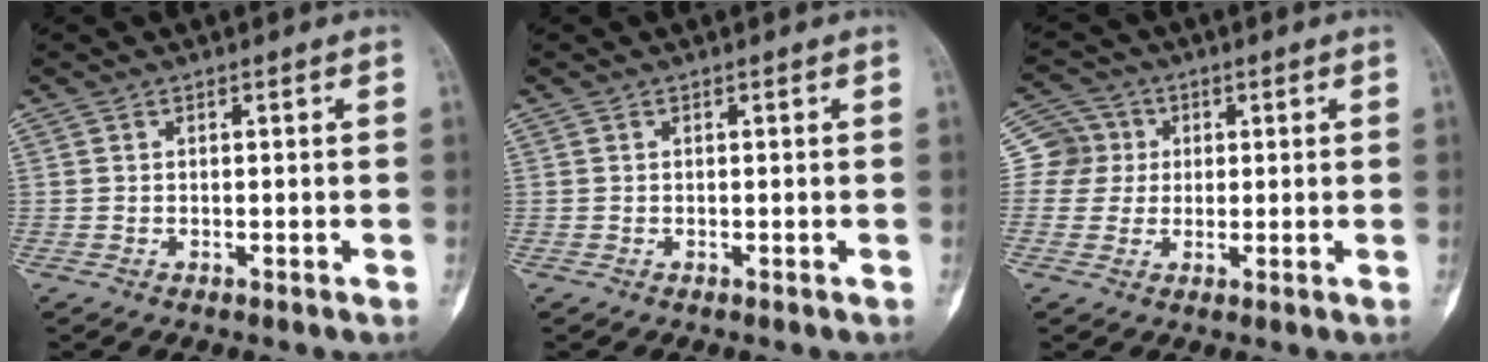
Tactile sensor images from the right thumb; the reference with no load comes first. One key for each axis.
{"total": 0.0}
{"total": 6.4, "fx": 0.9, "fy": 6.3, "fz": 0.4, "tx": 0.026, "ty": 0.010, "tz": 0.007}